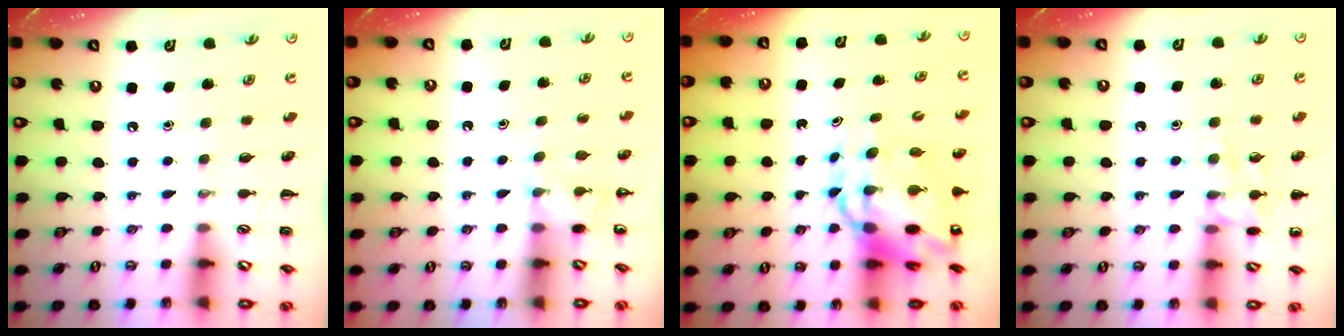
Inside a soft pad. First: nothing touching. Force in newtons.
{"total": 5.0, "press": 4.7, "slide": 1.6}
{"total": 11.7, "press": 11.3, "slide": 3.0}
{"total": 9.9, "press": 9.9, "slide": 0.8}